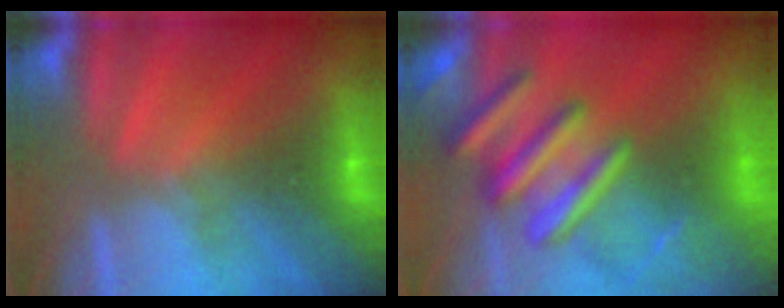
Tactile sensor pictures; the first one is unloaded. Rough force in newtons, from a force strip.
{"total": 9.1}